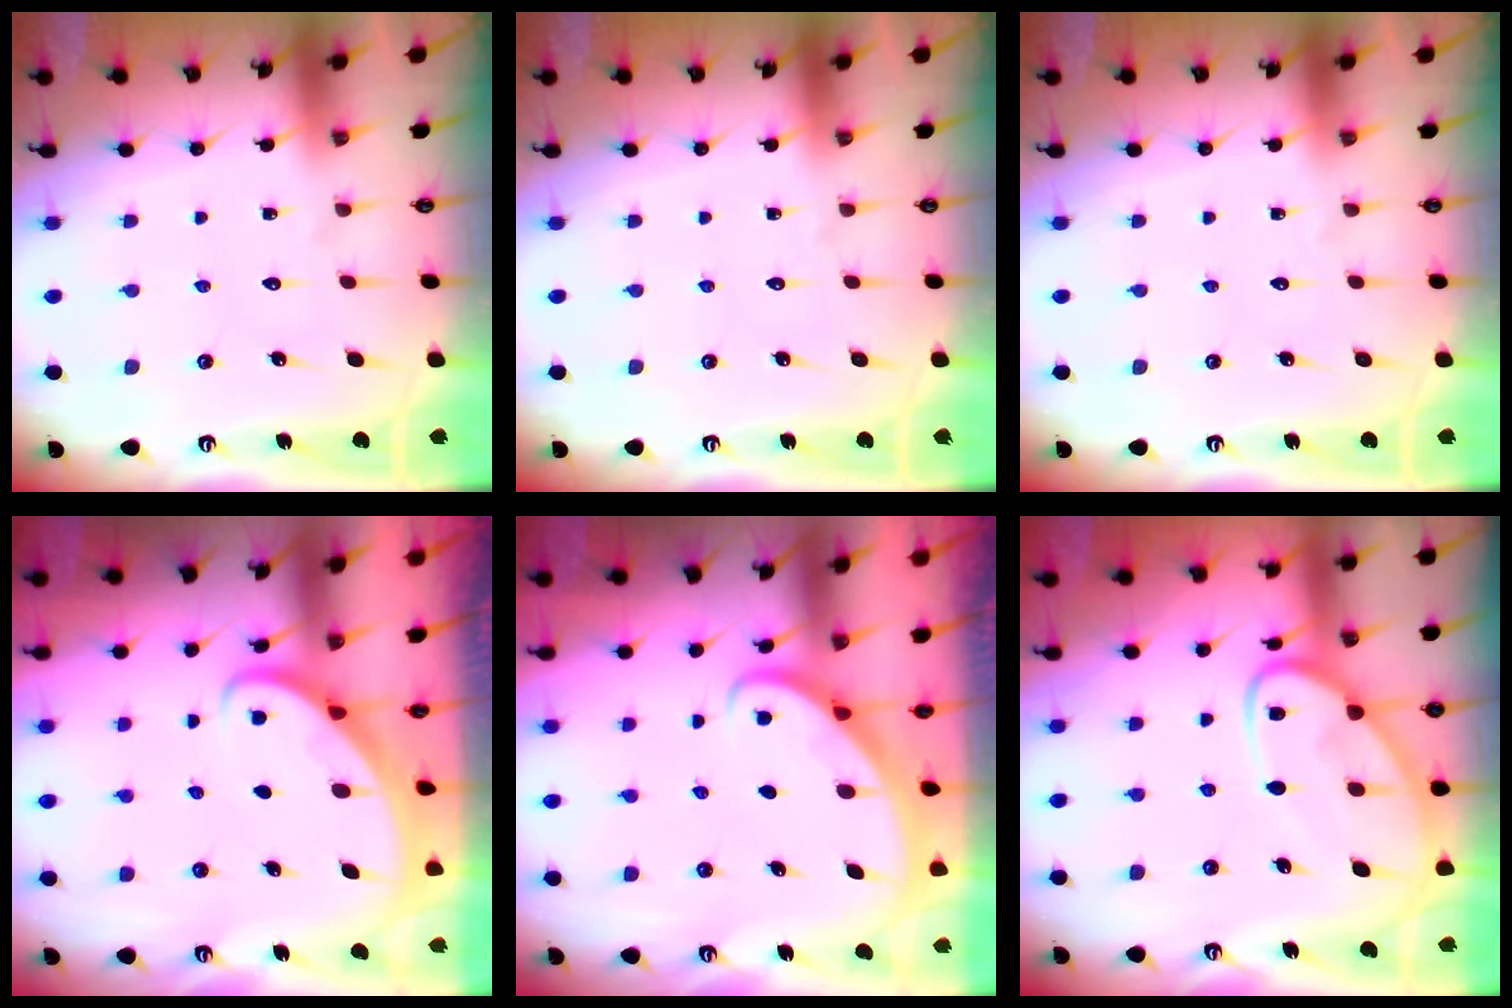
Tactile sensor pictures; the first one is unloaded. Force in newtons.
{"total": 0.0}
{"total": 0.0}
{"total": 2.4, "press": 2.4, "slide": 0.2}
{"total": 2.6, "press": 2.6, "slide": 0.2}
{"total": 11.6, "press": 11.5, "slide": 1.2}